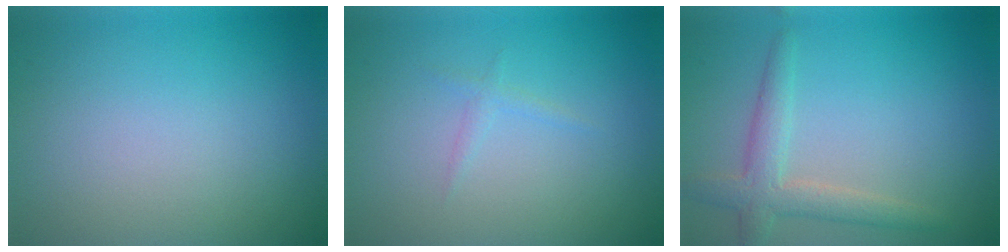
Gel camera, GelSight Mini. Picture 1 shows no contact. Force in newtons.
{"total": 0.8, "press": 0.8, "slide": 0.0}
{"total": 3.2, "press": 3.1, "slide": 0.3}